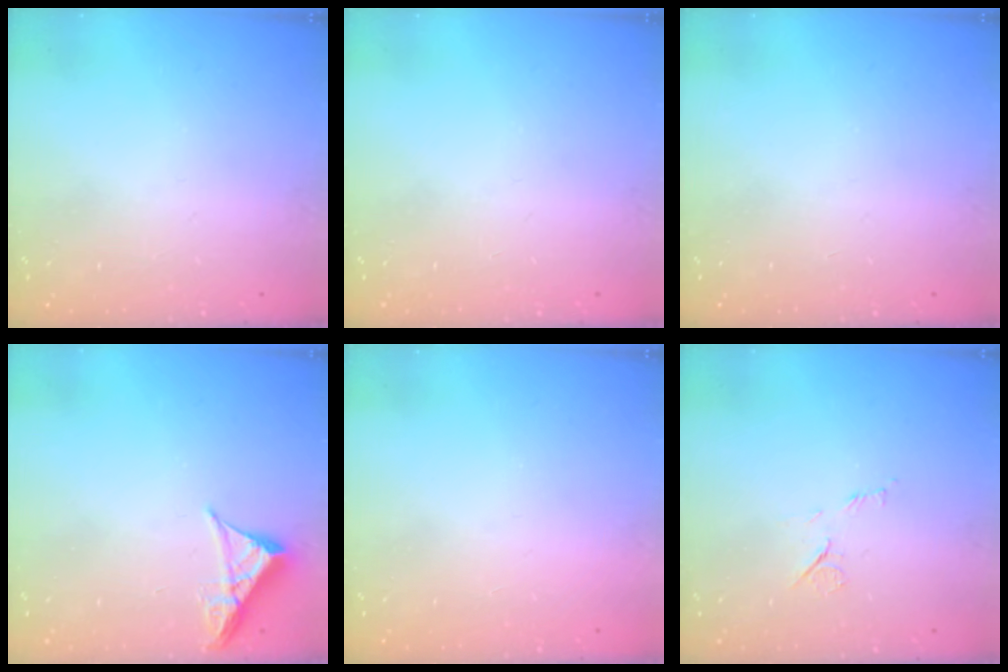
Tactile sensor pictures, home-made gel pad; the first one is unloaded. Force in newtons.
{"total": 0.0}
{"total": 0.0}
{"total": 4.8, "press": 4.8, "slide": 0.7}
{"total": 1.6, "press": 1.5, "slide": 0.1}
{"total": 6.3, "press": 6.3, "slide": 0.6}